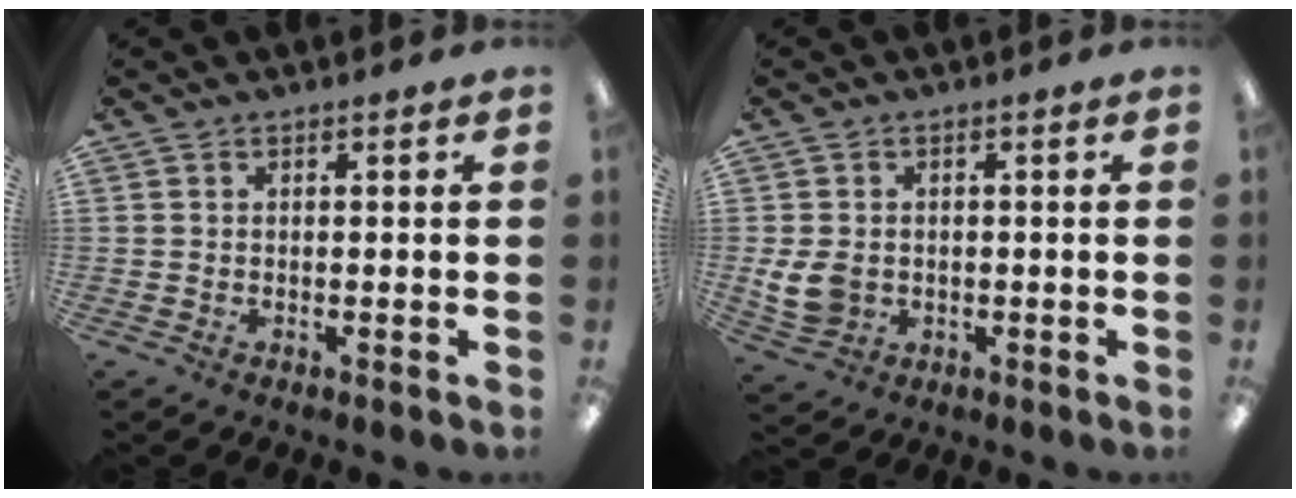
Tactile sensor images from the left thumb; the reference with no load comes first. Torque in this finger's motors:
{"motor_torque": [-0.52, 0.76, 0.28, -0.27, 0.05]}